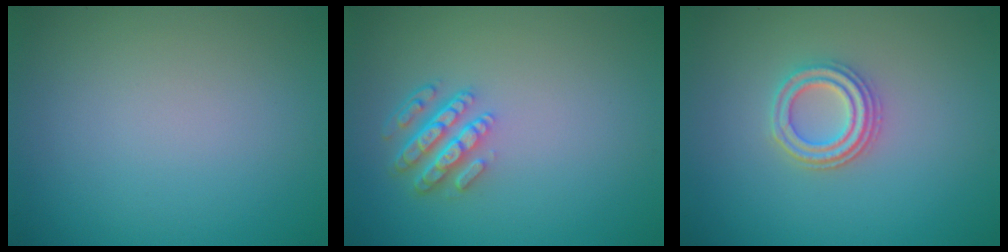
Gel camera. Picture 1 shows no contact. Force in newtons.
{"total": 4.3, "press": 3.2, "slide": 2.8}
{"total": 2.9, "press": 2.7, "slide": 1.2}